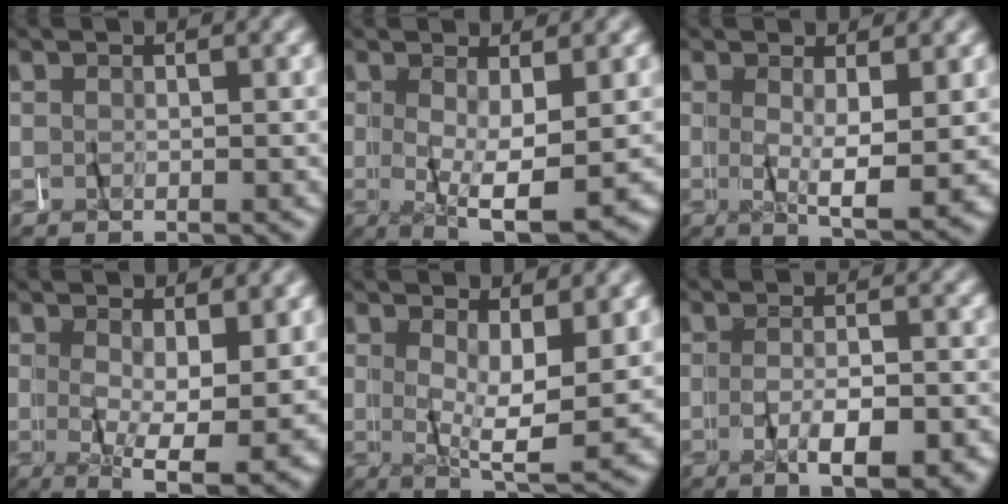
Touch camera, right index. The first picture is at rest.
{"total": 6.7, "force": [-1.6, 2.4, 6.1], "torque": [-0.089, -0.019, -0.019]}
{"total": 5.1, "force": [-0.4, 0.9, 5.0], "torque": [-0.076, -0.011, -0.004]}
{"total": 7.0, "force": [-1.0, 2.4, 6.5], "torque": [-0.094, -0.025, -0.009]}
{"total": 6.1, "force": [0.3, 1.6, 5.9], "torque": [-0.086, -0.016, 0.007]}
{"total": 5.2, "force": [-2.2, 2.0, 4.3], "torque": [-0.069, -0.007, -0.035]}